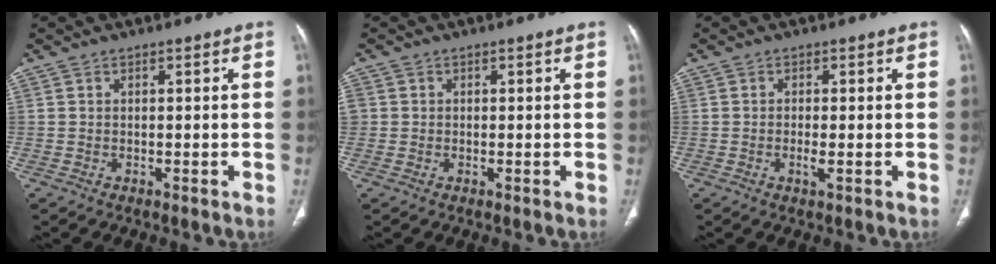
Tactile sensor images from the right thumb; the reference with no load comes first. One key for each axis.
{"total": 1.7, "fx": 0.0, "fy": 1.6, "fz": 0.5, "tx": -0.002, "ty": 0.004, "tz": 0.002}
{"total": 1.7, "fx": -0.5, "fy": 0.3, "fz": 1.6, "tx": -0.036, "ty": -0.005, "tz": -0.010}